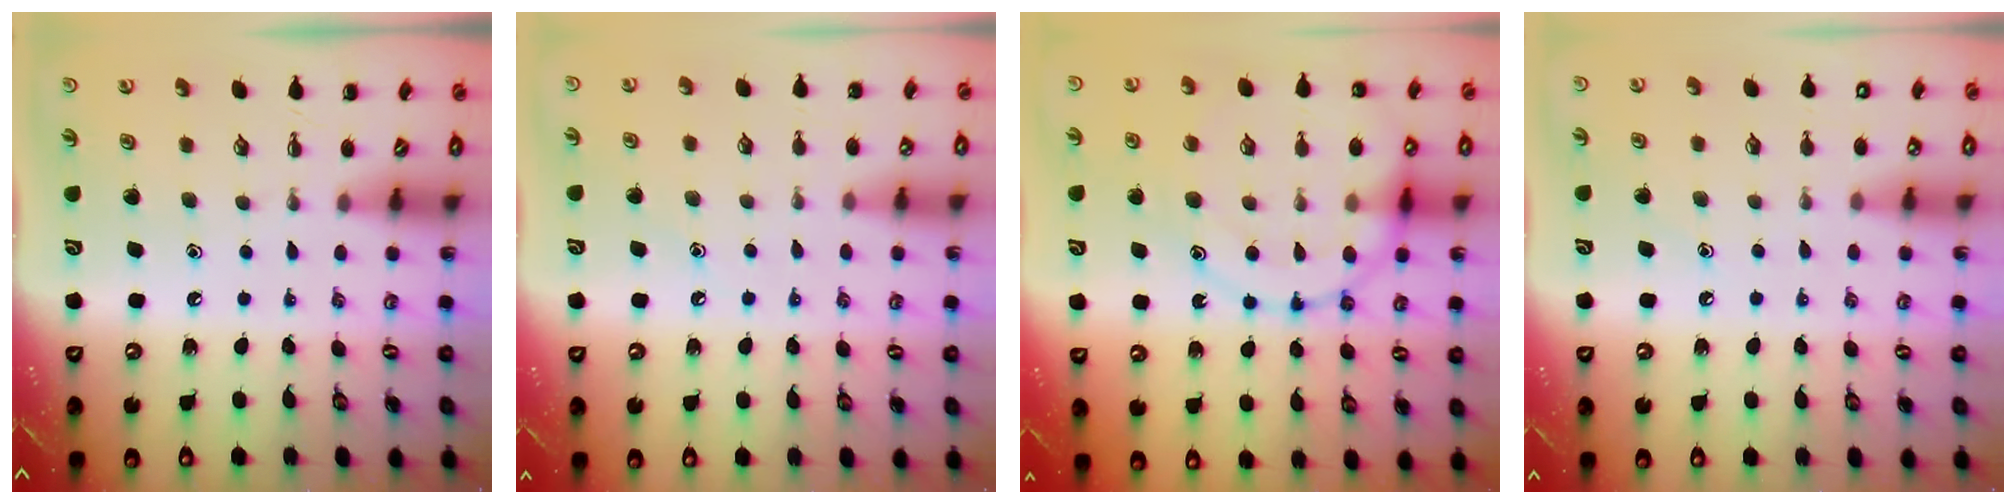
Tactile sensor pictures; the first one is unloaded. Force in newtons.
{"total": 6.0, "press": 5.6, "slide": 2.0}
{"total": 18.4, "press": 18.3, "slide": 2.2}
{"total": 6.7, "press": 6.4, "slide": 2.0}